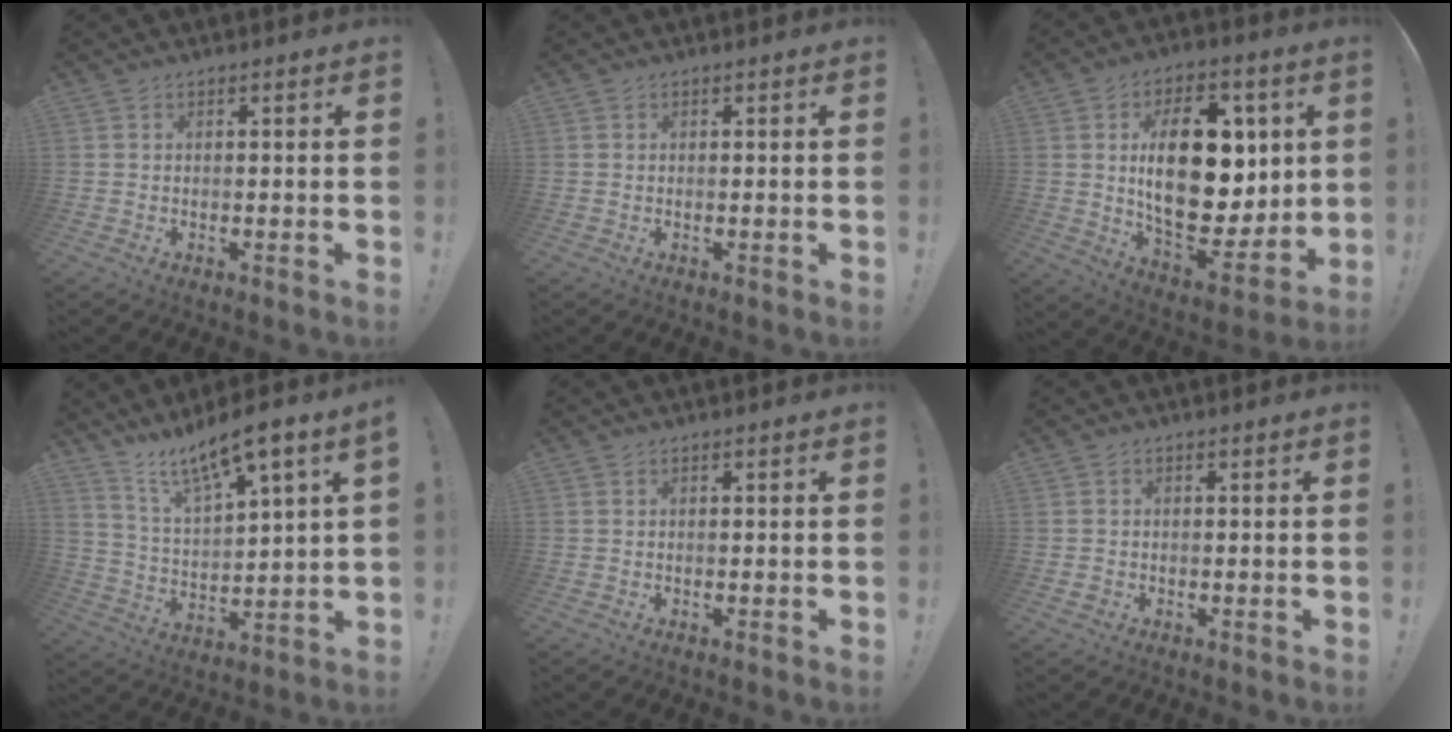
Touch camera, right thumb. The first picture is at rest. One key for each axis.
{"total": 0.0}
{"total": 26.2, "fx": 4.3, "fy": 15.3, "fz": 20.8, "tx": -0.340, "ty": -0.022, "tz": 0.088}
{"total": 10.4, "fx": 8.8, "fy": 1.1, "fz": 5.4, "tx": -0.107, "ty": -0.062, "tz": 0.150}
{"total": 0.0}
{"total": 1.1, "fx": -0.4, "fy": 0.9, "fz": 0.4, "tx": -0.013, "ty": 0.005, "tz": -0.005}